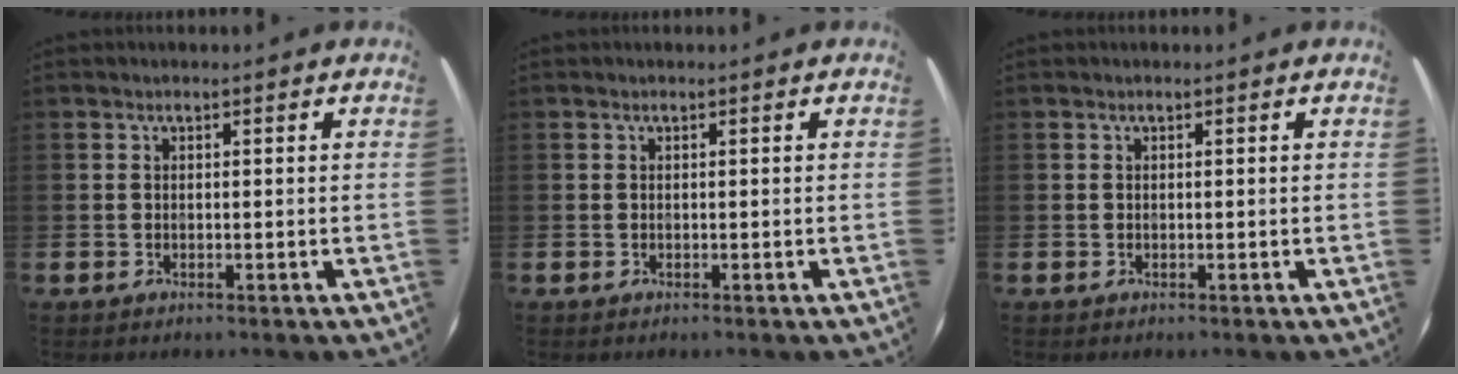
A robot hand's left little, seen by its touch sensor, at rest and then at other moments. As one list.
[{"total": 0.0}, {"total": 0.0}]